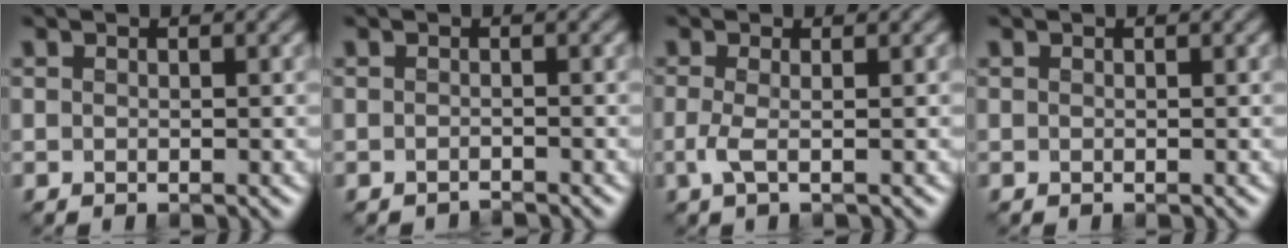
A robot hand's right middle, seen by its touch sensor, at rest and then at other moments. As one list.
[{"total": 1.2, "force": [-1.2, 0.0, -0.1], "torque": [0.001, -0.006, -0.025]}, {"total": 1.8, "force": [-0.6, 0.3, 1.6], "torque": [-0.036, -0.002, -0.016]}, {"total": 0.0}]